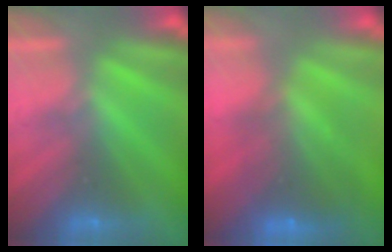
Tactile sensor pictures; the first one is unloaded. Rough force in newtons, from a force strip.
{"total": 5.6}